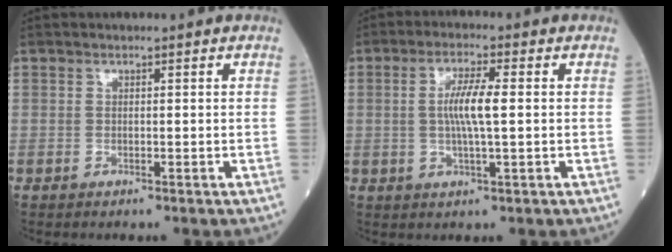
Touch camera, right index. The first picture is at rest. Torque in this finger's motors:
{"motor_torque": [0.80, 0.08, 0.48, 0.09]}